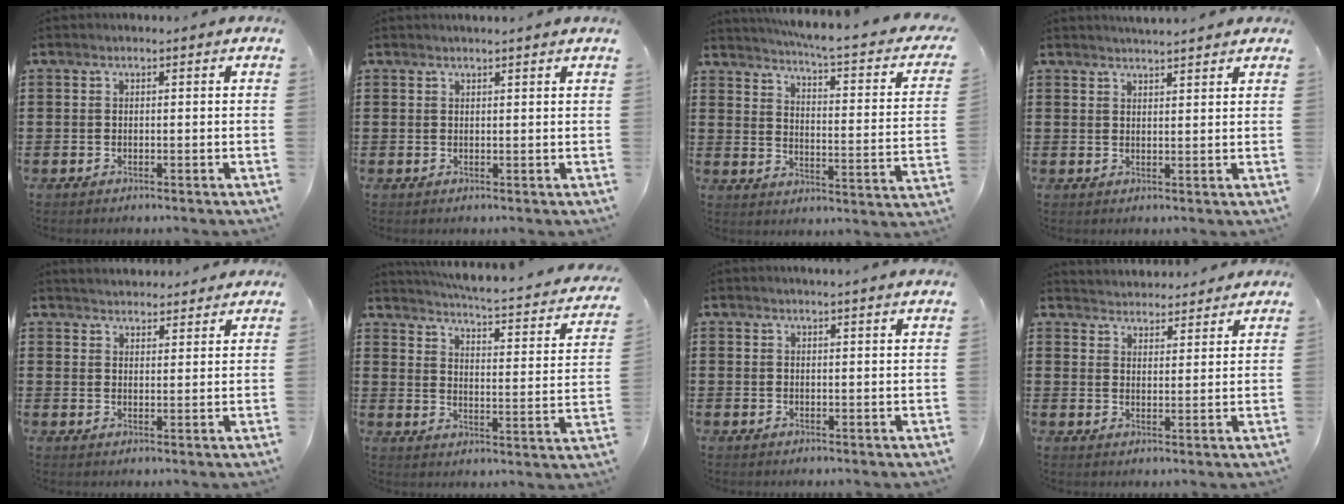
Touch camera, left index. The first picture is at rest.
{"total": 1.0, "force": [1.0, -0.2, 0.4], "torque": [-0.007, -0.003, 0.019]}
{"total": 4.6, "force": [3.6, -0.7, 2.7], "torque": [-0.067, -0.042, 0.048]}
{"total": 2.2, "force": [2.2, -0.1, 0.3], "torque": [-0.012, -0.004, 0.041]}
{"total": 3.1, "force": [3.1, 0.1, -0.1], "torque": [-0.009, -0.011, 0.058]}
{"total": 3.2, "force": [2.6, -0.5, 1.8], "torque": [-0.054, -0.034, 0.033]}
{"total": 1.6, "force": [1.5, -0.4, 0.3], "torque": [-0.008, -0.001, 0.029]}
{"total": 3.7, "force": [3.6, 0.1, -0.6], "torque": [-0.003, -0.019, 0.065]}